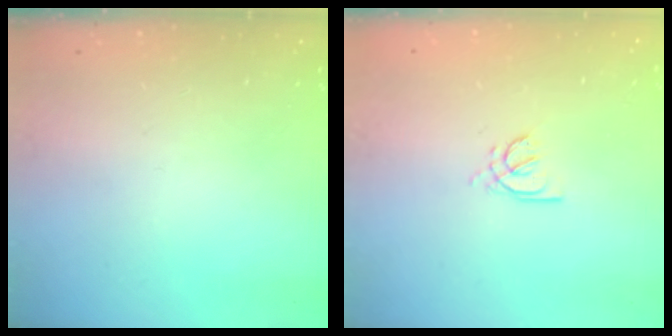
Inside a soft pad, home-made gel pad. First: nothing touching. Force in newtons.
{"total": 2.4, "press": 2.4, "slide": 0.6}